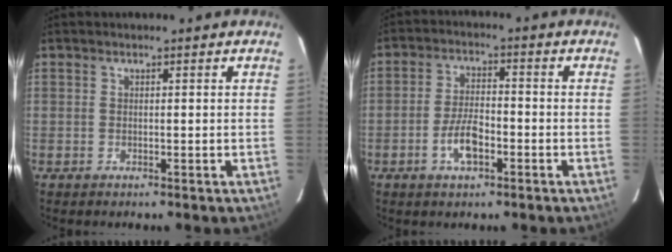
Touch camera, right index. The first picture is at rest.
{"total": 4.9, "force": [-2.3, 2.3, 3.6], "torque": [-0.075, 0.003, -0.039]}